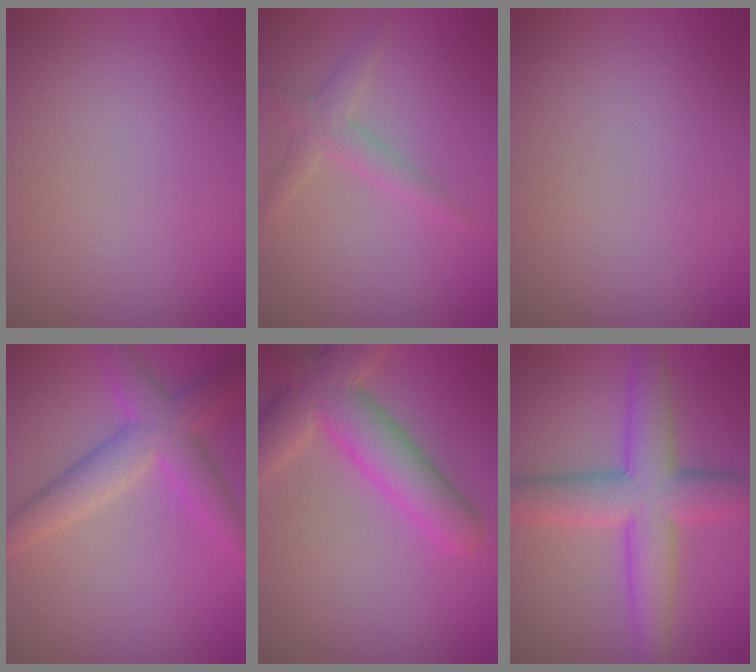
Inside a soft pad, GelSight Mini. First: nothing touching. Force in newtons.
{"total": 2.2, "press": 2.2, "slide": 0.1}
{"total": 0.0}
{"total": 5.3, "press": 5.3, "slide": 0.2}
{"total": 7.1, "press": 7.1, "slide": 0.5}
{"total": 7.4, "press": 7.4, "slide": 0.1}